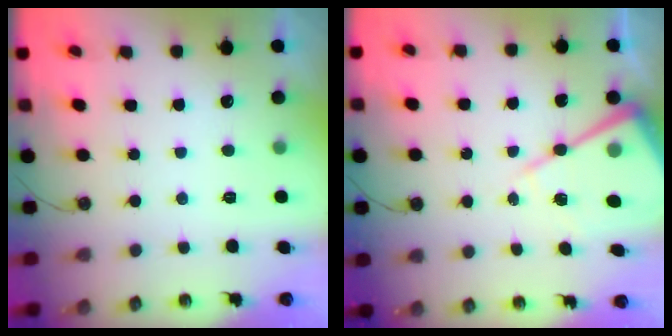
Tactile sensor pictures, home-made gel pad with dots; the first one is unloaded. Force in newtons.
{"total": 14.2, "press": 14.2, "slide": 1.2}